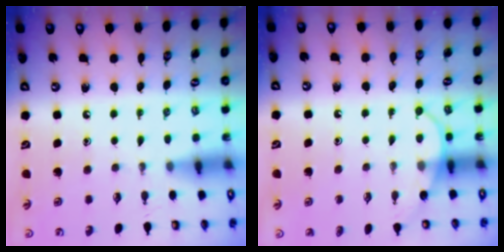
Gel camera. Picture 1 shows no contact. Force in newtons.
{"total": 7.4, "press": 7.4, "slide": 0.5}